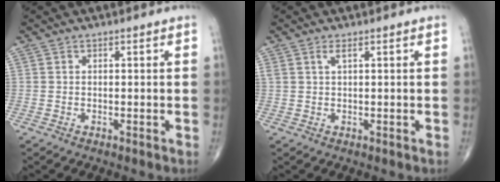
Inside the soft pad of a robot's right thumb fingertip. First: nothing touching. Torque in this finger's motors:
{"motor_torque": [-0.05, -0.01, 0.35, 0.28, 0.01]}